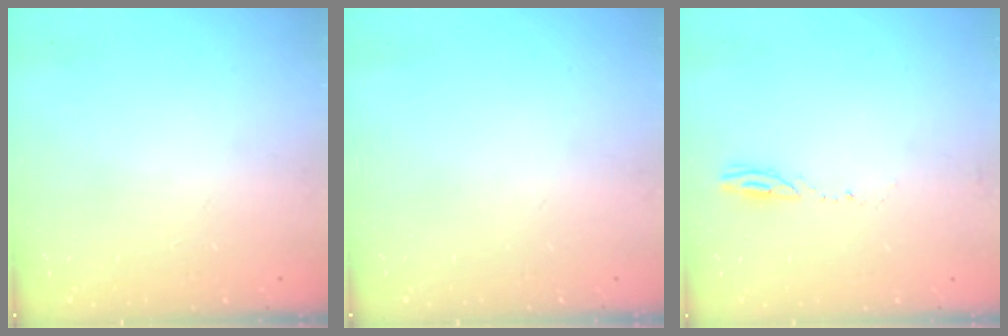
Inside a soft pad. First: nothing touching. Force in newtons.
{"total": 0.0}
{"total": 2.6, "press": 2.6, "slide": 0.3}